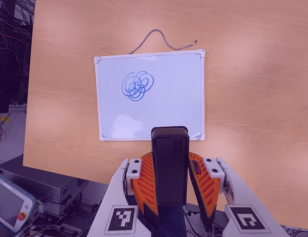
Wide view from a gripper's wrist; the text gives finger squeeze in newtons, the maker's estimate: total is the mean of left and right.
{"total": 6.1, "left": 5.5, "right": 6.6}